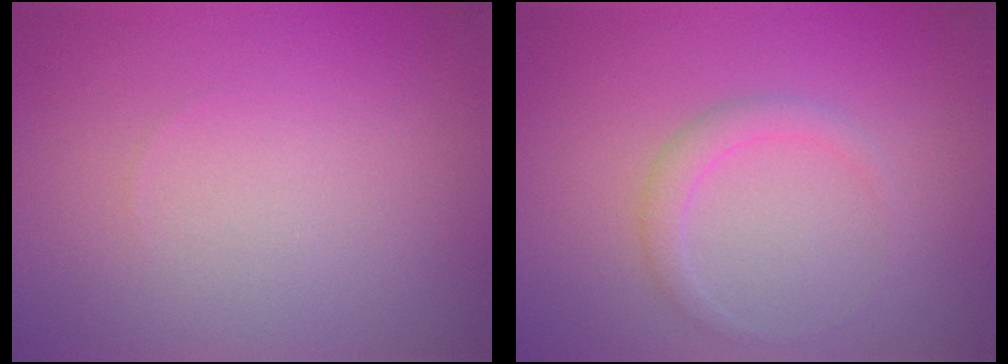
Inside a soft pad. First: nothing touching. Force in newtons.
{"total": 1.5, "press": 1.5, "slide": 0.1}